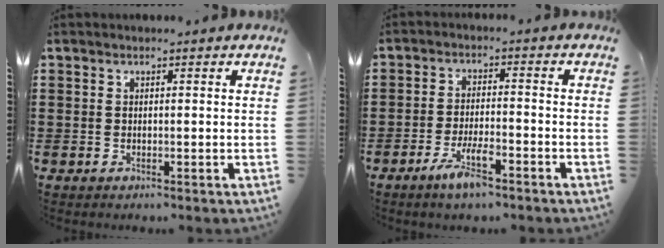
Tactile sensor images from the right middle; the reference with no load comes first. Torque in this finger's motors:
{"motor_torque": [2.14, -0.01, 0.69, 0.21]}